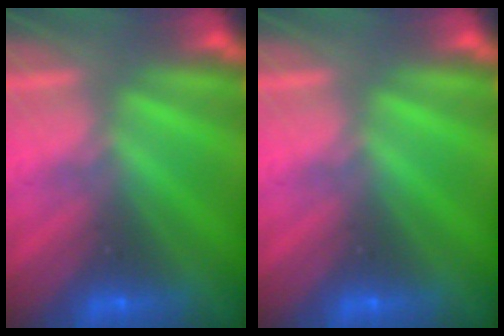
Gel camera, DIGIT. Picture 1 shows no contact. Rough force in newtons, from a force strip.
{"total": 0.0}